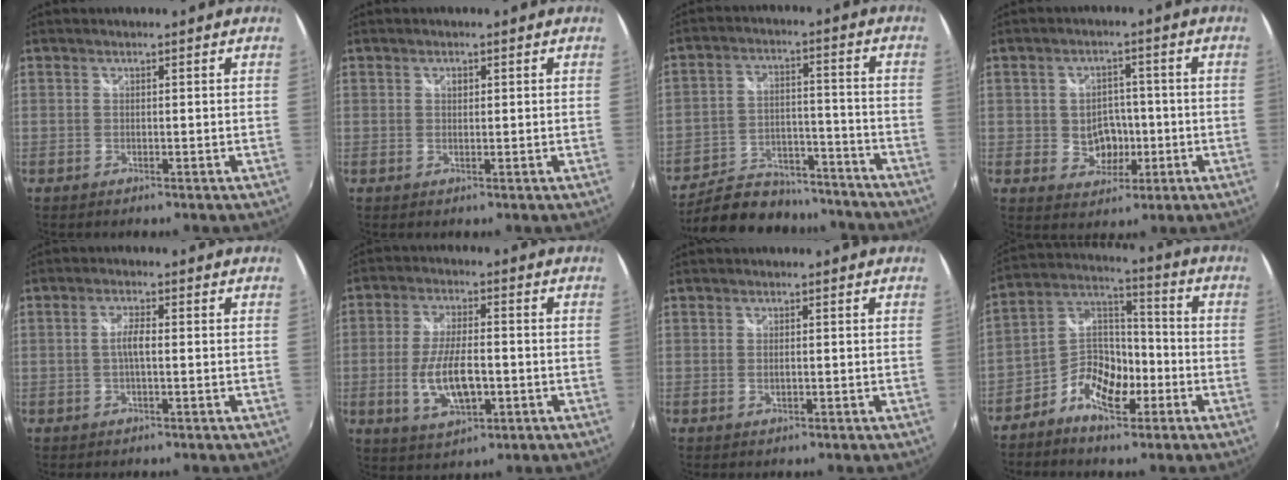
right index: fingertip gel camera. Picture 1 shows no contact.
{"total": 0.9, "force": [0.3, 0.7, 0.5], "torque": [-0.008, 0.002, 0.004]}
{"total": 19.1, "force": [-16.5, 7.7, 6.0], "torque": [-0.136, 0.022, -0.226]}
{"total": 6.0, "force": [-1.1, 5.1, 3.0], "torque": [-0.059, 0.010, -0.004]}
{"total": 2.7, "force": [-0.2, 0.5, 2.7], "torque": [-0.051, 0.002, -0.004]}
{"total": 10.2, "force": [-2.3, 4.2, 9.0], "torque": [-0.178, -0.008, -0.036]}
{"total": 0.8, "force": [-0.1, 0.5, 0.6], "torque": [-0.012, -0.001, -0.002]}
{"total": 10.7, "force": [-5.0, 6.2, 7.1], "torque": [-0.150, 0.023, -0.095]}